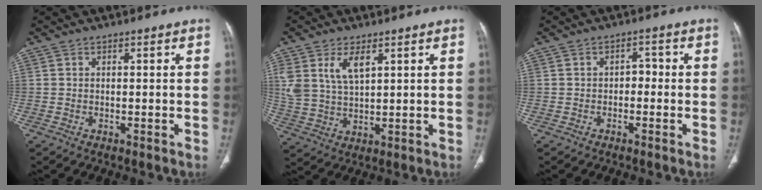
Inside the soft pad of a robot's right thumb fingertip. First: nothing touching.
{"total": 8.3, "force": [3.8, 4.3, 6.0], "torque": [-0.118, -0.010, 0.084]}
{"total": 2.2, "force": [-0.6, 1.6, 1.4], "torque": [-0.008, 0.015, -0.015]}